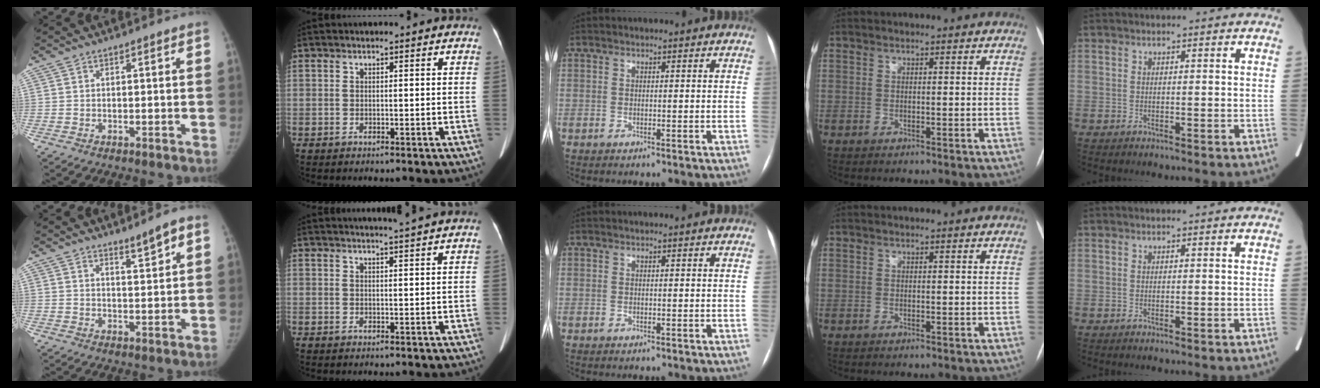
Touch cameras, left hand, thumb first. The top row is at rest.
{"thumb": {"total": 3.7, "force": [2.5, 0.5, 2.7], "torque": [-0.036, -0.021, 0.042]}, "index": {"total": 3.0, "force": [2.6, -1.0, 1.1], "torque": [-0.012, -0.003, 0.038]}}